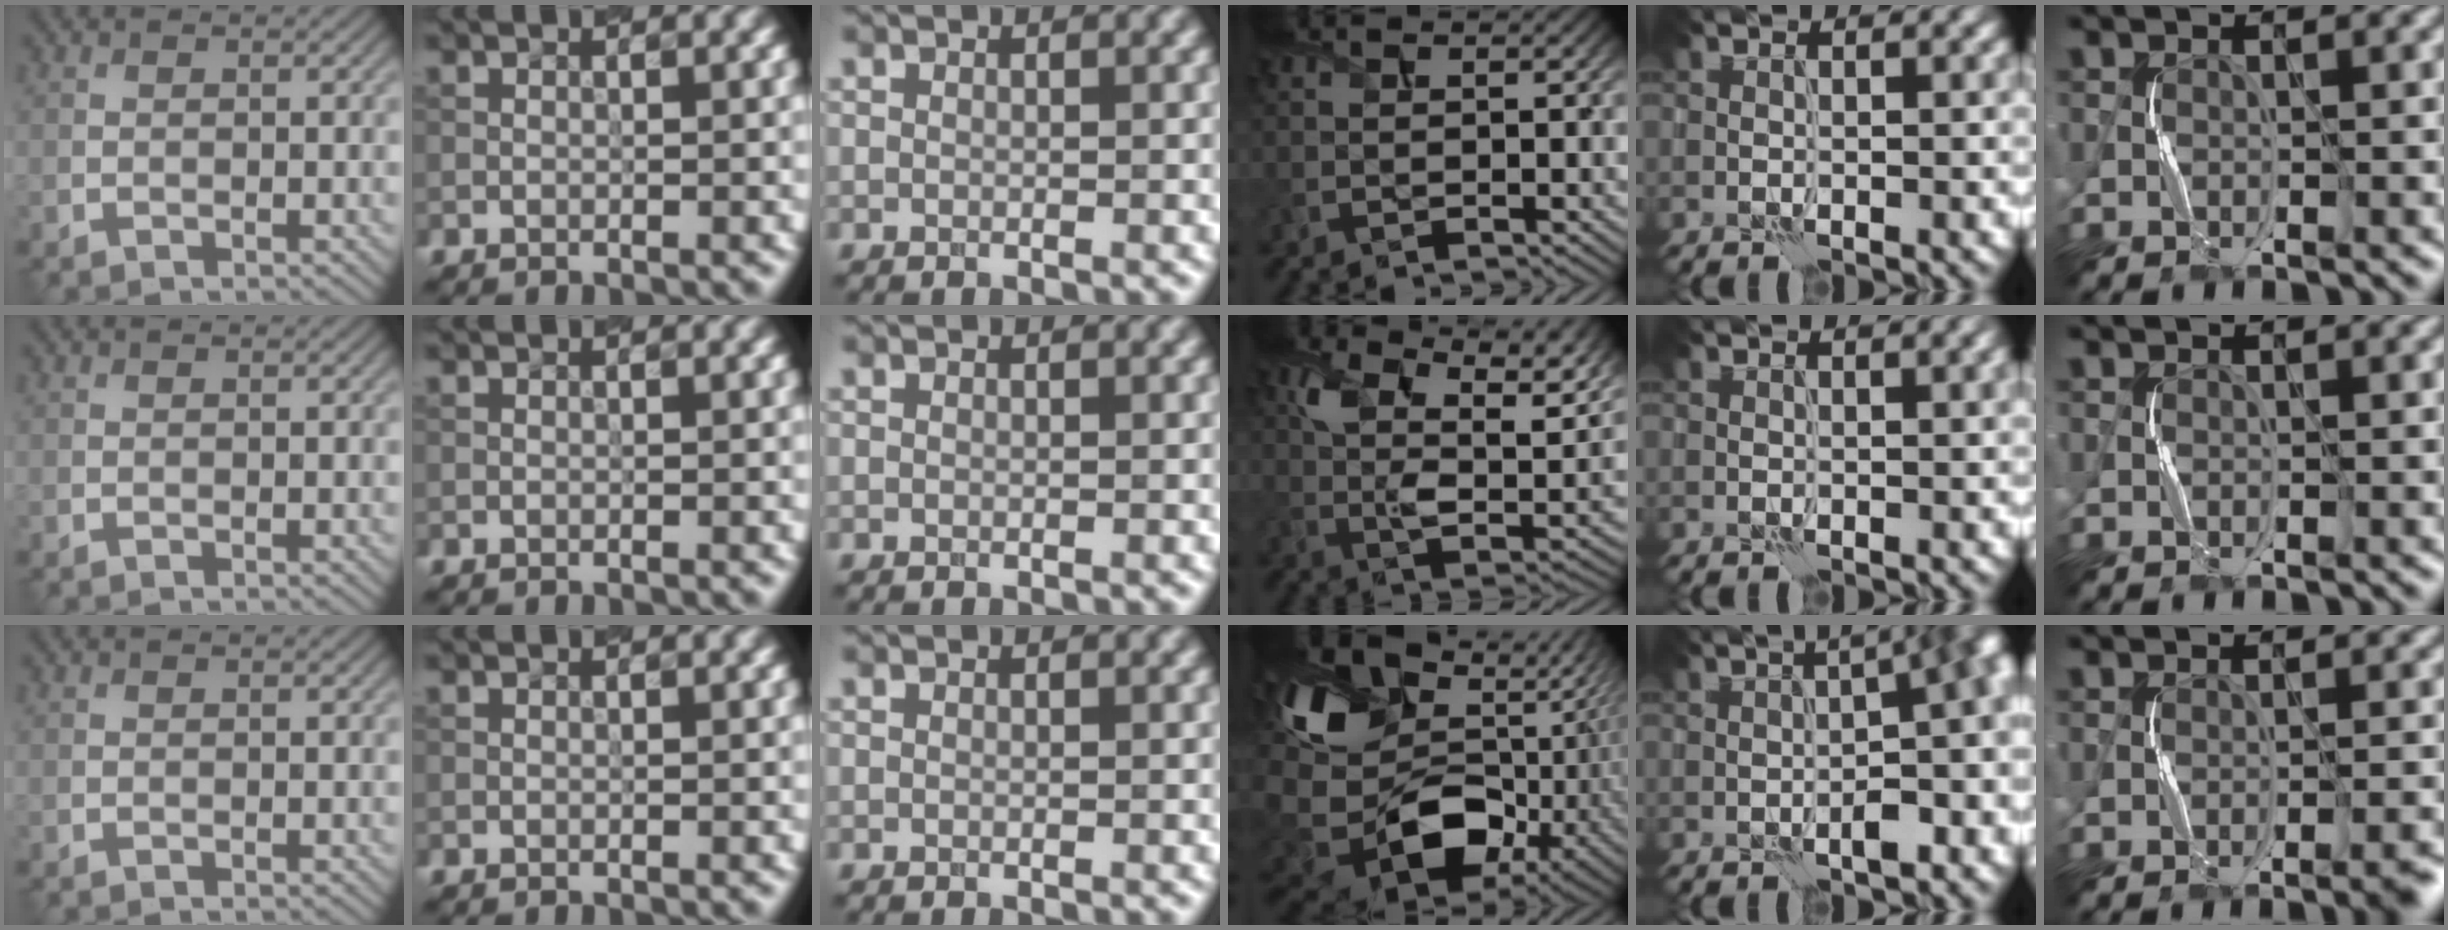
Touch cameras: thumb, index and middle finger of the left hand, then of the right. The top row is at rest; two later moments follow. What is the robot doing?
{"motion": "squeeze", "object": "stress ball aka squeeze ball"}